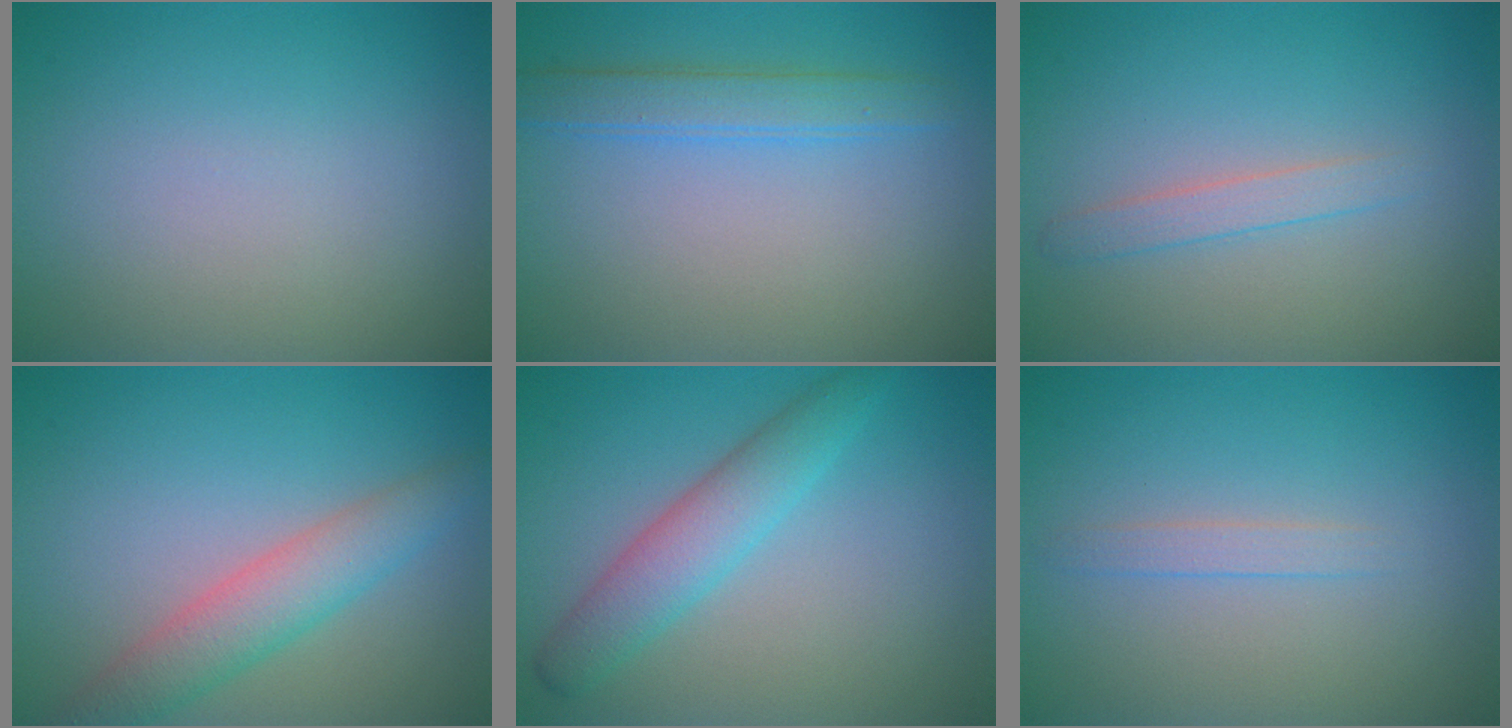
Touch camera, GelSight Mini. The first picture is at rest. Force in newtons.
{"total": 2.7, "press": 2.7, "slide": 0.1}
{"total": 1.6, "press": 1.6, "slide": 0.1}
{"total": 4.0, "press": 4.0, "slide": 0.2}
{"total": 3.8, "press": 3.8, "slide": 0.1}
{"total": 1.2, "press": 1.2, "slide": 0.1}